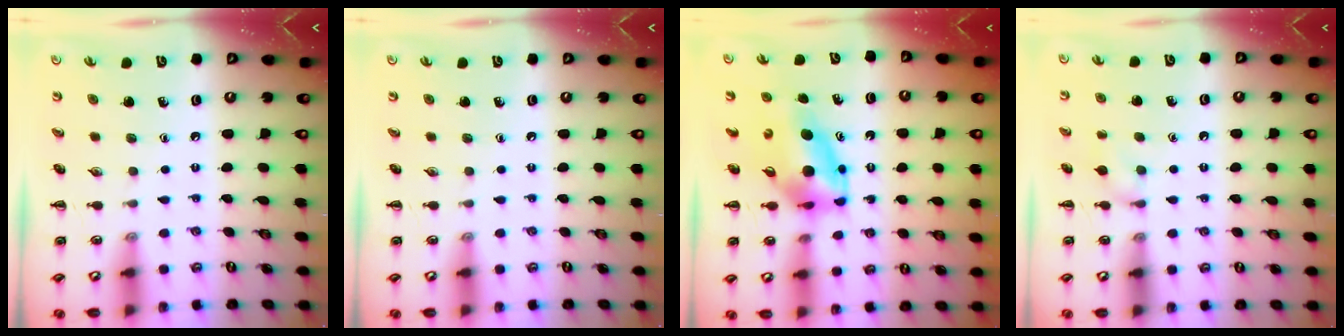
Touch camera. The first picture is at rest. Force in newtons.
{"total": 0.0}
{"total": 7.2, "press": 6.9, "slide": 2.0}
{"total": 6.0, "press": 5.8, "slide": 1.6}